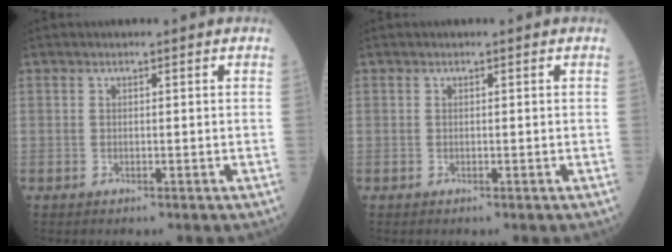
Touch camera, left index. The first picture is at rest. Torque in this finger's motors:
{"motor_torque": [0.00, 0.00, 0.00, 0.00]}